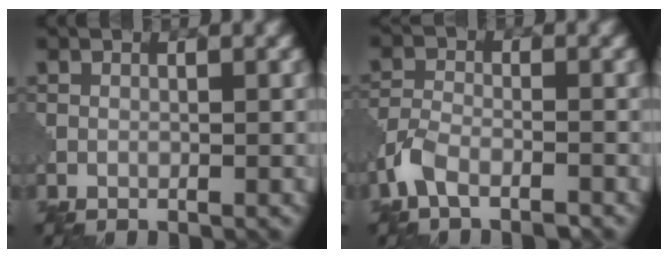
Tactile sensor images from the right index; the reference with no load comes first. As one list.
[{"total": 3.8, "force": [-2.7, 1.5, 2.2], "torque": [-0.049, -0.003, -0.067]}]